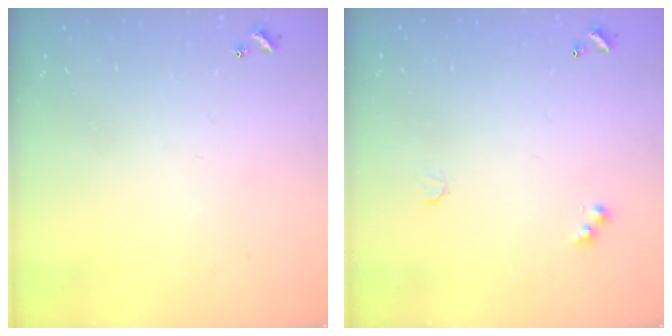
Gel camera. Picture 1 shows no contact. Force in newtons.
{"total": 2.5, "press": 2.4, "slide": 0.5}